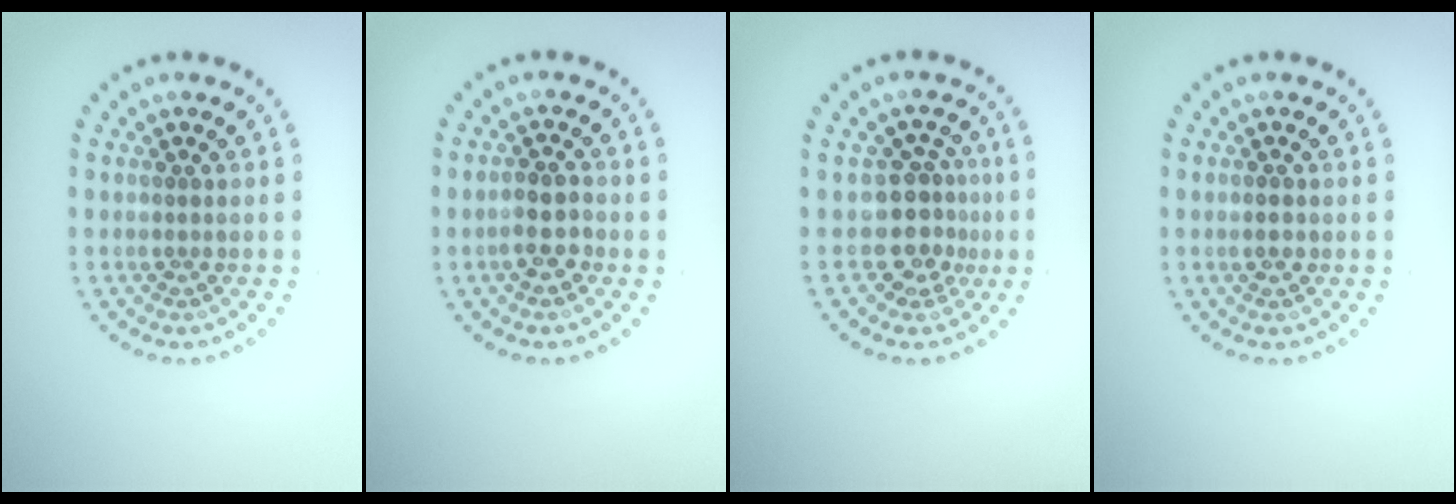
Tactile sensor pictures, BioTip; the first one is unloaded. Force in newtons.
{"total": 2.2, "press": 2.0, "slide": 0.8}
{"total": 3.2, "press": 2.4, "slide": 2.2}
{"total": 1.4, "press": 1.4, "slide": 0.0}